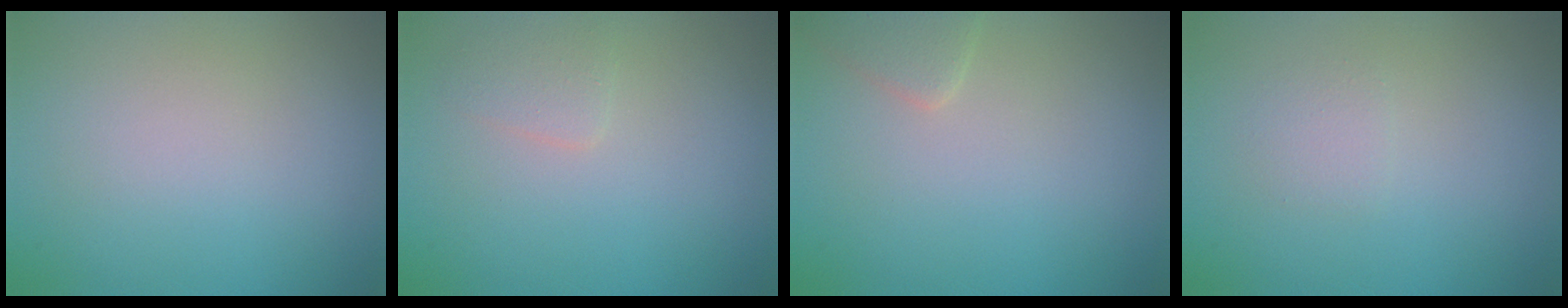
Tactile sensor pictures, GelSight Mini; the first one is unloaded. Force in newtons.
{"total": 1.4, "press": 1.4, "slide": 0.0}
{"total": 1.8, "press": 1.8, "slide": 0.1}
{"total": 1.0, "press": 1.0, "slide": 0.1}